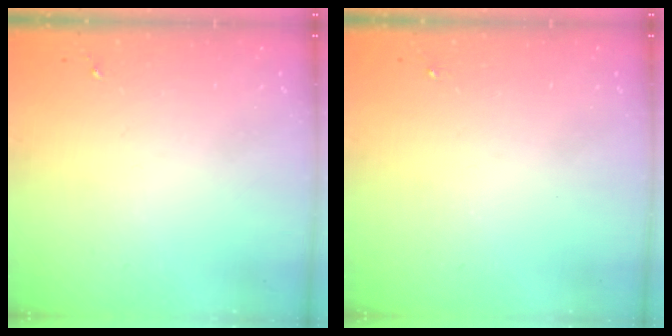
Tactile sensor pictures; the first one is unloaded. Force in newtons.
{"total": 0.0}